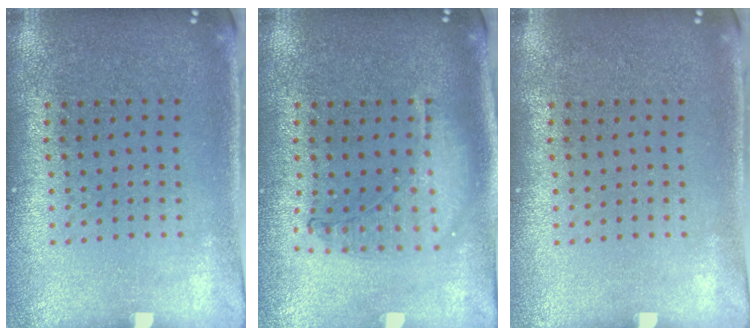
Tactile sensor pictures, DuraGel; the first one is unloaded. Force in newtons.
{"total": 1.0, "press": 0.9, "slide": 0.3}
{"total": 0.0}